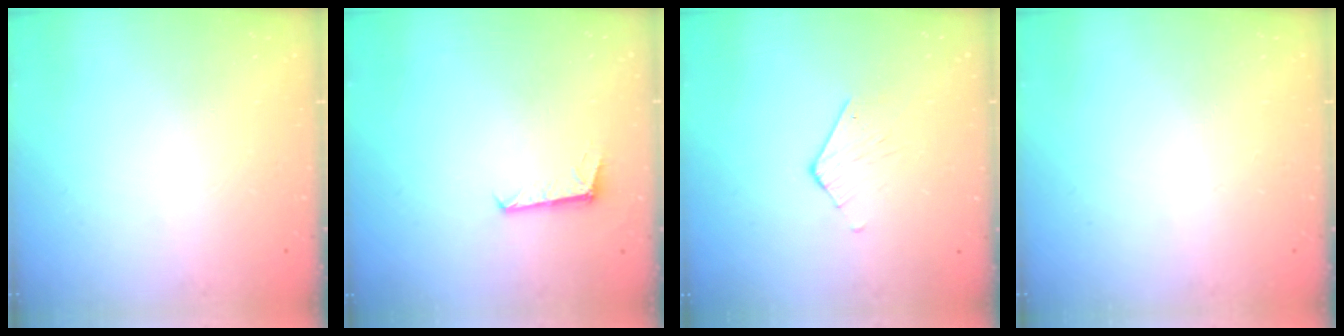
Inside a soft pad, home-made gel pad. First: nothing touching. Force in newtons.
{"total": 5.1, "press": 5.0, "slide": 0.4}
{"total": 2.6, "press": 2.6, "slide": 0.2}
{"total": 0.0}